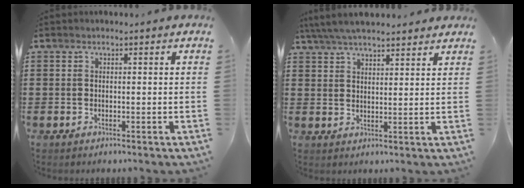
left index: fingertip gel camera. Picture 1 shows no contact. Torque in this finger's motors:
{"motor_torque": [1.10, -1.04, 0.43, 0.21]}